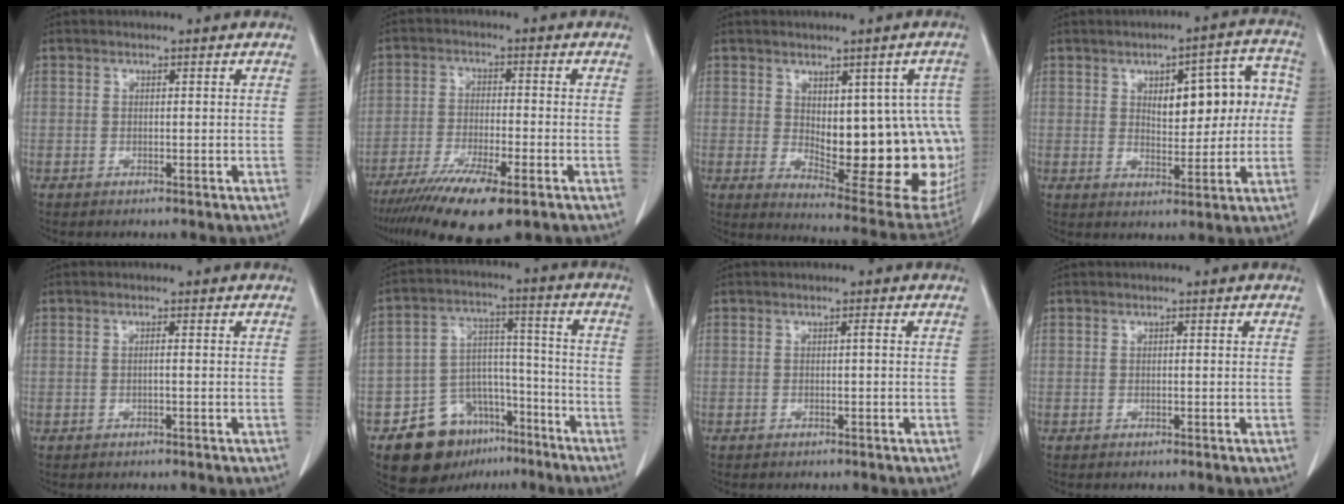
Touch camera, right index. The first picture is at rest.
{"total": 12.0, "force": [-8.1, 2.0, 8.7], "torque": [-0.150, -0.029, -0.134]}
{"total": 18.6, "force": [-0.3, 7.3, 17.1], "torque": [-0.164, 0.003, 0.023]}
{"total": 10.9, "force": [1.6, 4.6, 9.7], "torque": [-0.116, 0.034, 0.028]}
{"total": 0.7, "force": [0.0, 0.0, 0.7], "torque": [-0.012, 0.002, 0.000]}
{"total": 13.7, "force": [-8.7, 8.8, 5.8], "torque": [-0.083, 0.047, -0.132]}
{"total": 0.5, "force": [0.0, 0.0, 0.5], "torque": [-0.008, 0.000, 0.002]}
{"total": 0.0}